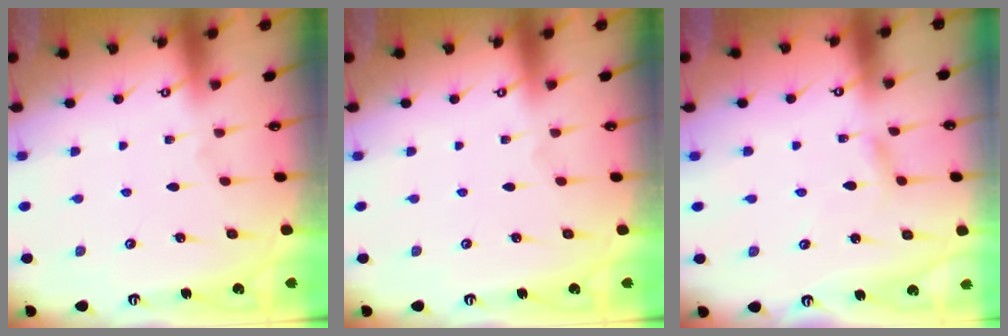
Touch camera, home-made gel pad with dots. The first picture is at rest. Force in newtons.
{"total": 0.0}
{"total": 2.5, "press": 2.5, "slide": 0.3}